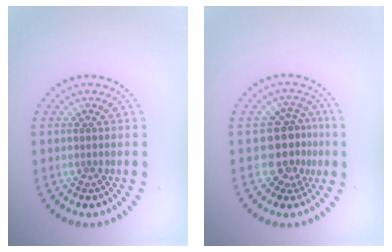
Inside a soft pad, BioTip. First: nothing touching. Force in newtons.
{"total": 3.8, "press": 3.1, "slide": 2.1}